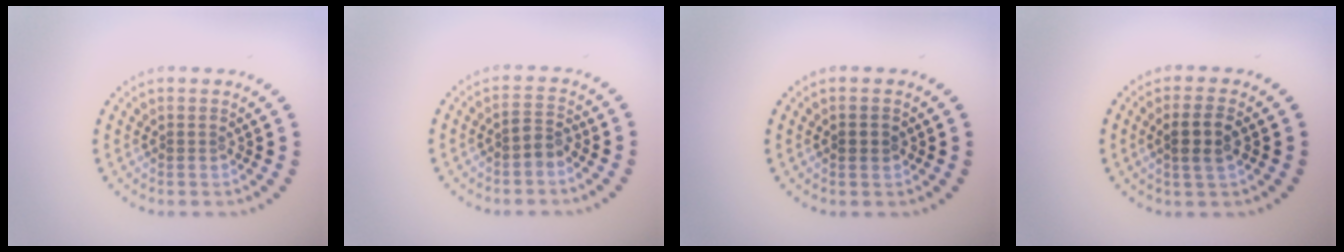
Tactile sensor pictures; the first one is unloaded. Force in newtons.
{"total": 1.5, "press": 1.3, "slide": 0.7}
{"total": 1.4, "press": 1.4, "slide": 0.1}
{"total": 2.5, "press": 2.4, "slide": 0.8}